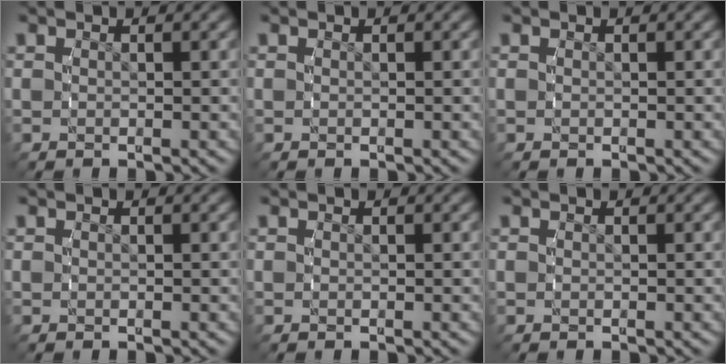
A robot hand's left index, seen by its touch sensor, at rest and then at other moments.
{"total": 0.0}
{"total": 0.0}
{"total": 0.0}
{"total": 0.0}
{"total": 0.0}